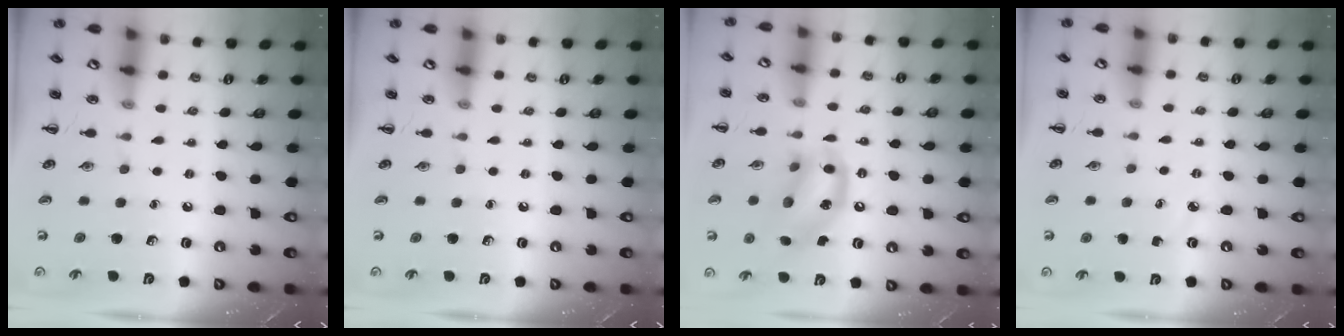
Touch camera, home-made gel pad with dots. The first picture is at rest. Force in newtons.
{"total": 0.0}
{"total": 13.6, "press": 13.3, "slide": 2.7}
{"total": 2.0, "press": 1.9, "slide": 0.7}